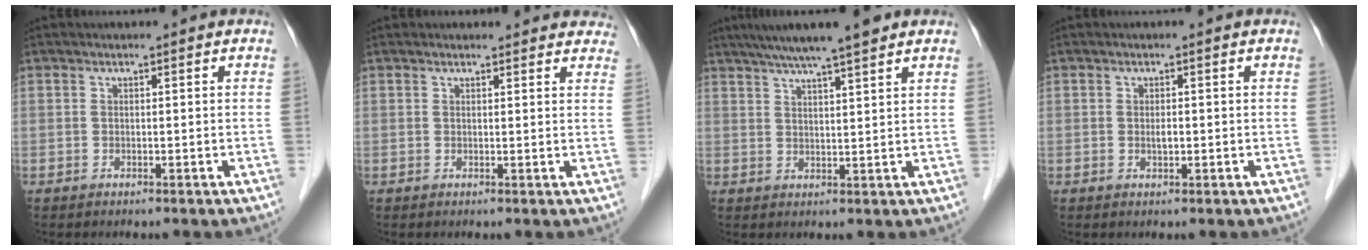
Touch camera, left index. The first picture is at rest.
{"total": 7.9, "force": [7.4, 2.2, 1.5], "torque": [0.009, 0.004, 0.059]}
{"total": 9.8, "force": [7.7, 0.3, 6.0], "torque": [-0.096, 0.025, 0.112]}
{"total": 1.2, "force": [-0.2, 0.4, 1.1], "torque": [-0.021, -0.002, -0.002]}